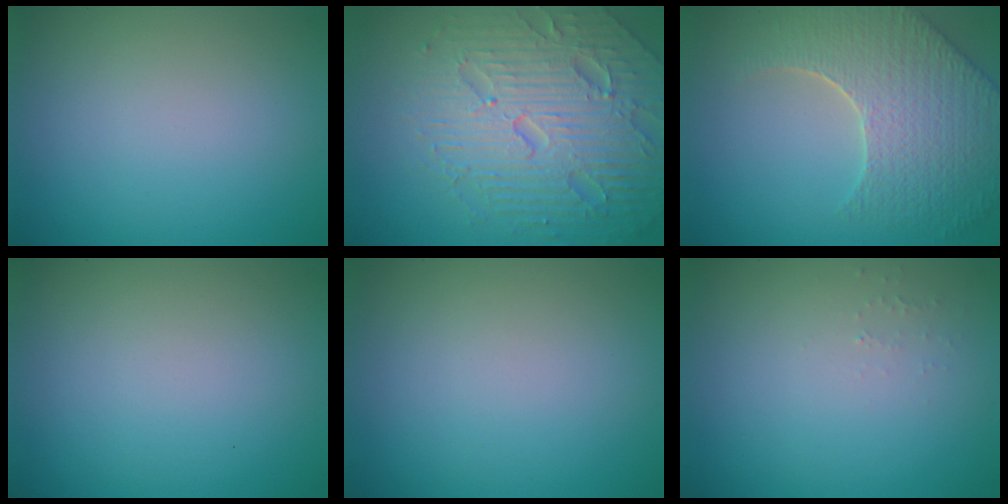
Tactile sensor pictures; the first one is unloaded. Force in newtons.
{"total": 7.4, "press": 7.2, "slide": 1.7}
{"total": 7.9, "press": 5.9, "slide": 5.3}
{"total": 0.0}
{"total": 0.0}
{"total": 0.5, "press": 0.5, "slide": 0.1}